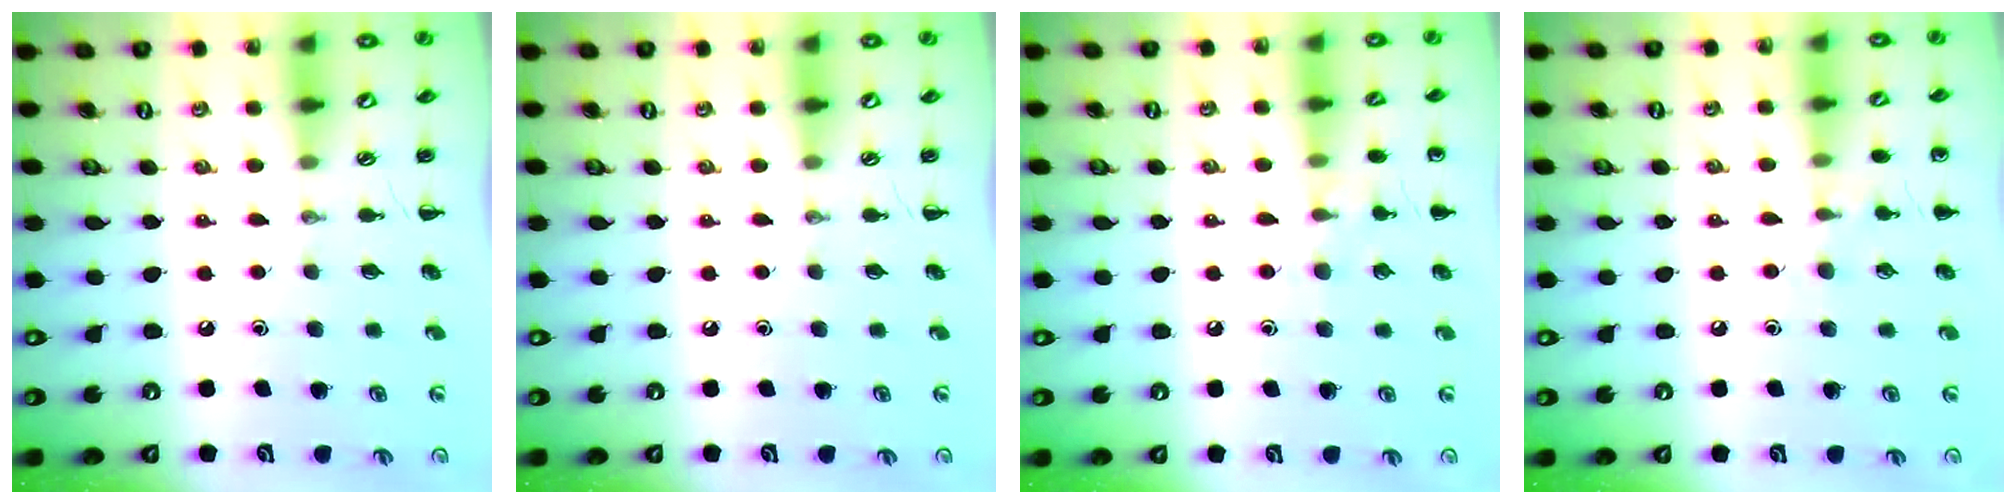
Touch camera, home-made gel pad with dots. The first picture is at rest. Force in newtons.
{"total": 0.0}
{"total": 7.5, "press": 7.2, "slide": 2.2}
{"total": 6.2, "press": 6.0, "slide": 1.8}